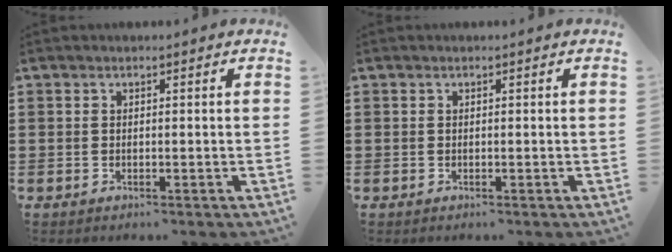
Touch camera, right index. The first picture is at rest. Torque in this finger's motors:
{"motor_torque": [0.14, 0.14, 0.00, 0.00]}